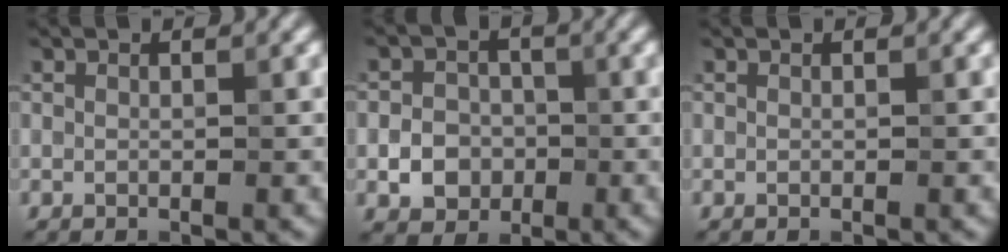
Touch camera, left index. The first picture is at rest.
{"total": 3.2, "force": [-0.9, 2.8, 1.4], "torque": [-0.015, 0.001, -0.017]}
{"total": 0.0}